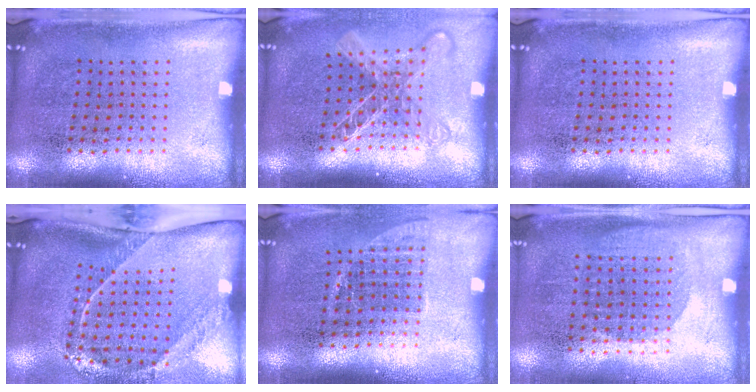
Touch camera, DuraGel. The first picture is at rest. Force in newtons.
{"total": 1.7, "press": 1.4, "slide": 1.0}
{"total": 0.0}
{"total": 2.7, "press": 1.8, "slide": 2.0}
{"total": 1.1, "press": 0.9, "slide": 0.6}
{"total": 1.1, "press": 1.0, "slide": 0.5}